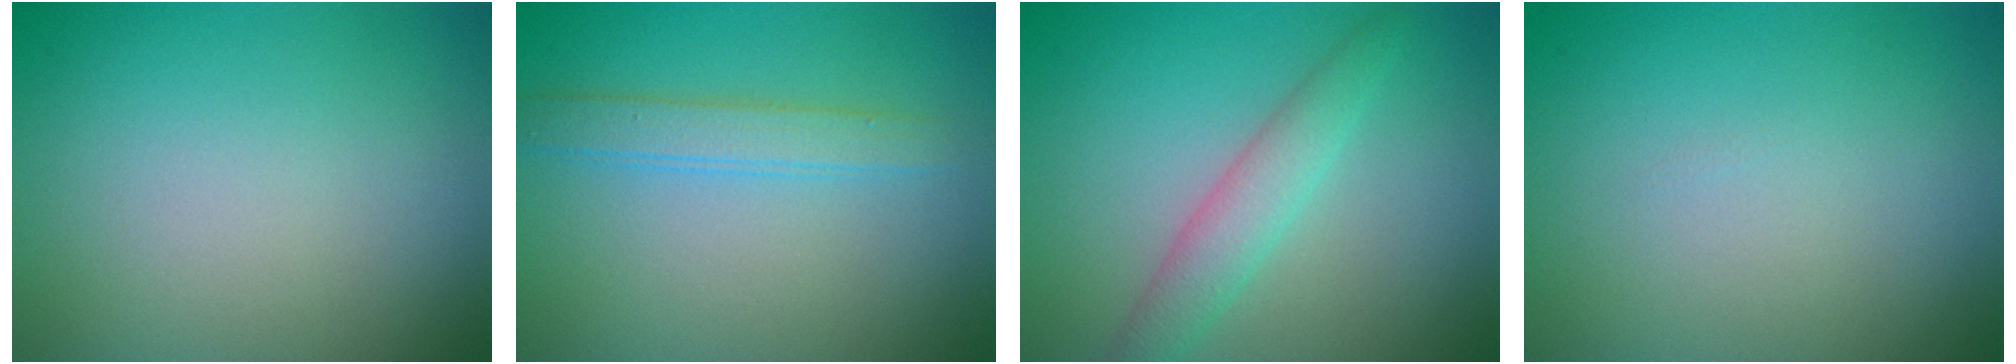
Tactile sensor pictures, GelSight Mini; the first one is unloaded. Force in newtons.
{"total": 2.2, "press": 2.2, "slide": 0.1}
{"total": 2.9, "press": 2.8, "slide": 0.1}
{"total": 0.0}